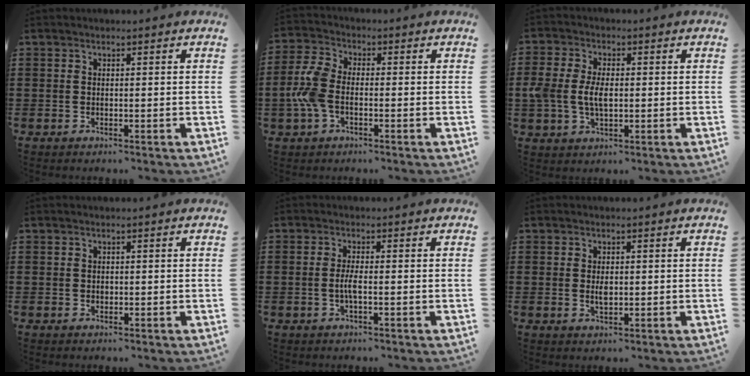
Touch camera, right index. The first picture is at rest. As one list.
[{"total": 7.1, "force": [-1.5, 4.0, 5.6], "torque": [-0.148, -0.005, -0.036]}, {"total": 5.3, "force": [-0.2, 3.1, 4.4], "torque": [-0.113, -0.001, -0.013]}, {"total": 0.6, "force": [0.1, 0.6, 0.1], "torque": [-0.005, 0.003, 0.002]}, {"total": 2.5, "force": [-0.7, 0.2, 2.4], "torque": [-0.060, -0.009, -0.017]}, {"total": 2.1, "force": [0.0, 0.8, 1.9], "torque": [-0.038, 0.000, 0.000]}]